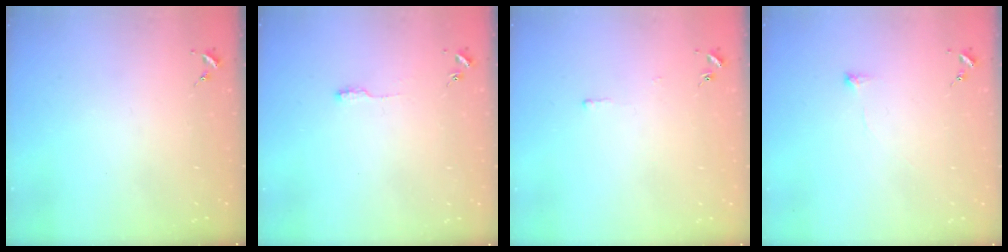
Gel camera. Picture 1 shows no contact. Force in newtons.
{"total": 4.8, "press": 4.7, "slide": 0.7}
{"total": 2.6, "press": 2.6, "slide": 0.3}
{"total": 5.8, "press": 5.7, "slide": 0.9}